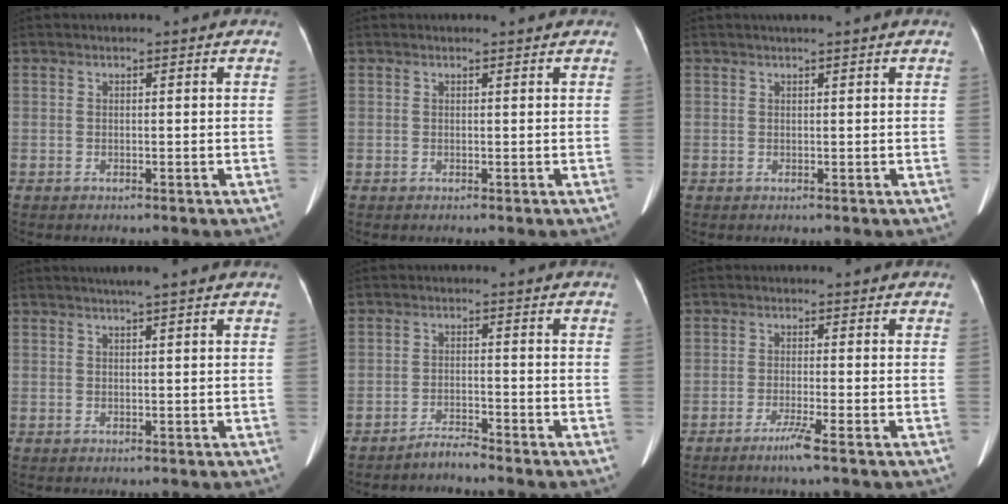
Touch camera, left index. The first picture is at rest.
{"total": 0.9, "force": [0.8, 0.3, 0.2], "torque": [-0.010, 0.003, 0.006]}
{"total": 1.4, "force": [1.1, -0.2, 0.8], "torque": [-0.011, 0.013, 0.023]}
{"total": 2.7, "force": [2.0, -0.3, 1.8], "torque": [-0.024, 0.013, 0.033]}
{"total": 2.5, "force": [-2.4, -0.3, 0.2], "torque": [-0.006, -0.011, -0.044]}
{"total": 3.1, "force": [-2.0, -0.6, 2.3], "torque": [-0.051, -0.009, -0.040]}